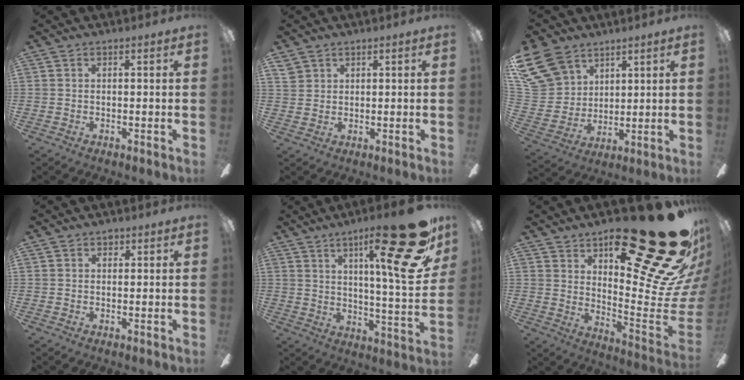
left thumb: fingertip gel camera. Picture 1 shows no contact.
{"total": 2.7, "force": [1.8, 1.9, 0.5], "torque": [-0.008, 0.000, 0.035]}
{"total": 14.8, "force": [9.3, 10.3, 5.1], "torque": [-0.139, -0.037, 0.189]}
{"total": 1.5, "force": [1.0, 1.0, 0.4], "torque": [-0.001, 0.000, 0.017]}
{"total": 25.9, "force": [13.7, 5.9, 21.1], "torque": [-0.292, -0.087, 0.208]}
{"total": 34.0, "force": [21.8, 9.7, 24.2], "torque": [-0.265, -0.171, 0.370]}